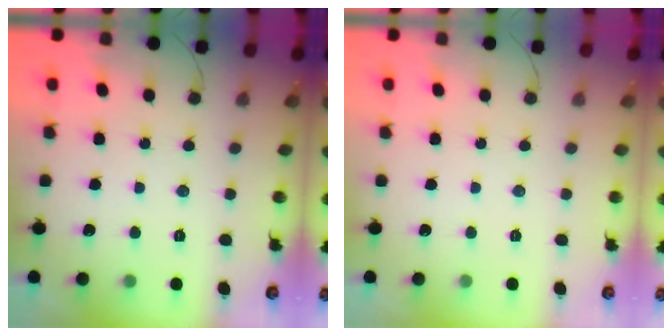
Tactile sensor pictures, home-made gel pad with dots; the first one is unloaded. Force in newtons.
{"total": 0.0}